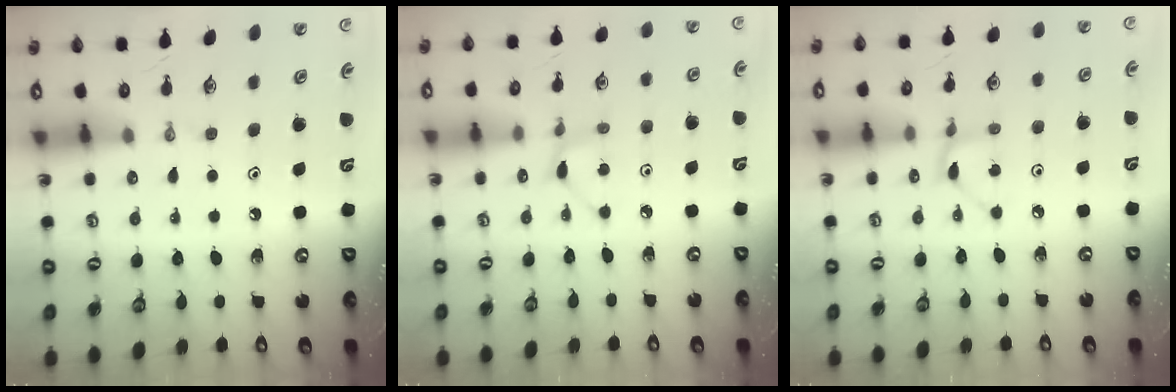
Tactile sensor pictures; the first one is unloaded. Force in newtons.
{"total": 3.9, "press": 3.8, "slide": 0.5}
{"total": 2.0, "press": 2.0, "slide": 0.1}